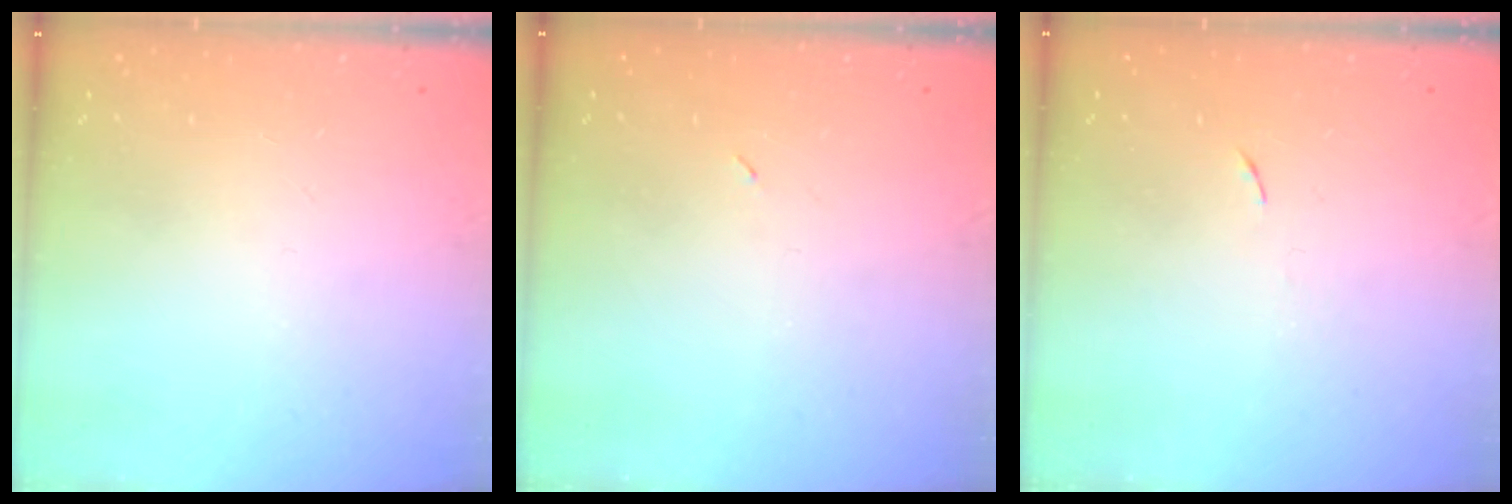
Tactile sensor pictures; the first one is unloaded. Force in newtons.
{"total": 2.2, "press": 2.1, "slide": 0.9}
{"total": 3.7, "press": 3.6, "slide": 0.7}